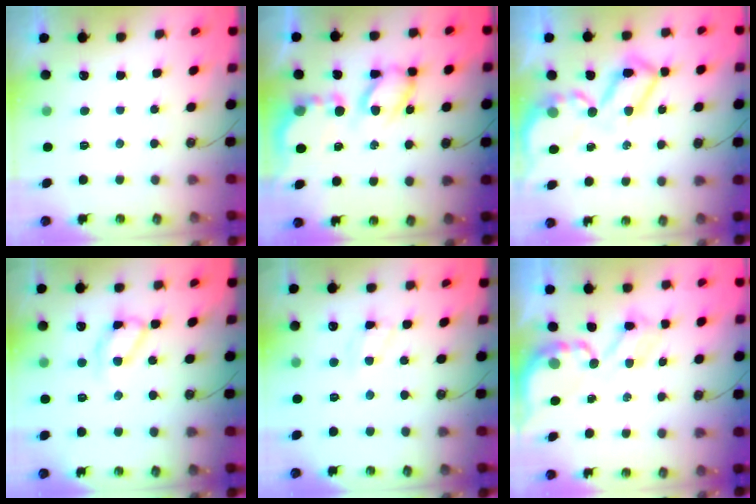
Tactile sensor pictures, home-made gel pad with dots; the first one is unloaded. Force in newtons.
{"total": 11.7, "press": 11.7, "slide": 0.8}
{"total": 10.6, "press": 10.5, "slide": 0.9}
{"total": 11.9, "press": 11.9, "slide": 0.8}
{"total": 7.8, "press": 7.8, "slide": 0.6}
{"total": 4.8, "press": 4.8, "slide": 0.3}